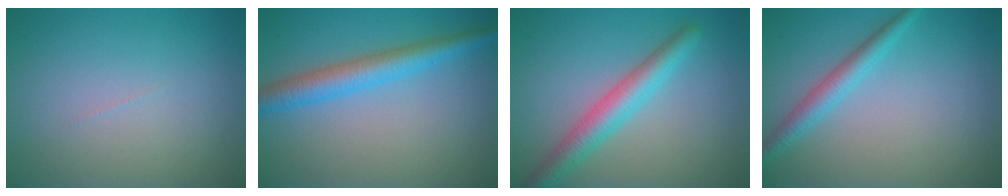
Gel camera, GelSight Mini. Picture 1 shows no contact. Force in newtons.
{"total": 4.1, "press": 4.1, "slide": 0.1}
{"total": 4.2, "press": 4.2, "slide": 0.2}
{"total": 2.6, "press": 2.6, "slide": 0.1}